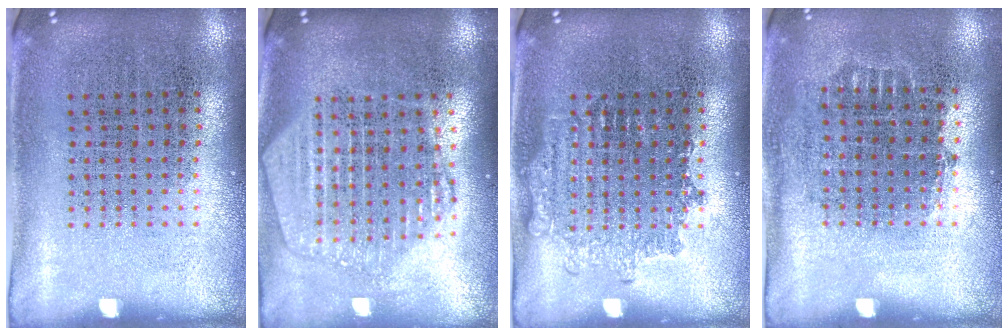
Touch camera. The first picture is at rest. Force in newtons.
{"total": 2.3, "press": 2.0, "slide": 1.1}
{"total": 1.7, "press": 1.6, "slide": 0.3}
{"total": 0.7, "press": 0.6, "slide": 0.3}